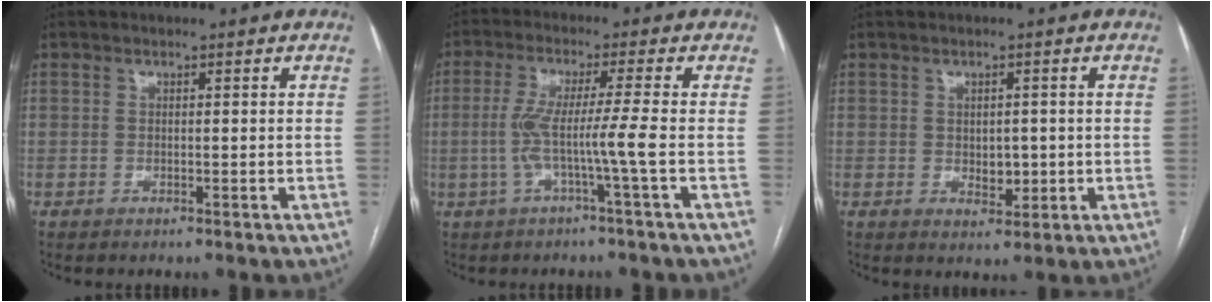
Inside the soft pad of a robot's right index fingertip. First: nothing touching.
{"total": 6.3, "force": [-1.5, -1.4, 6.0], "torque": [-0.125, 0.007, -0.028]}
{"total": 3.0, "force": [-0.2, 2.0, 2.2], "torque": [-0.027, -0.002, 0.006]}